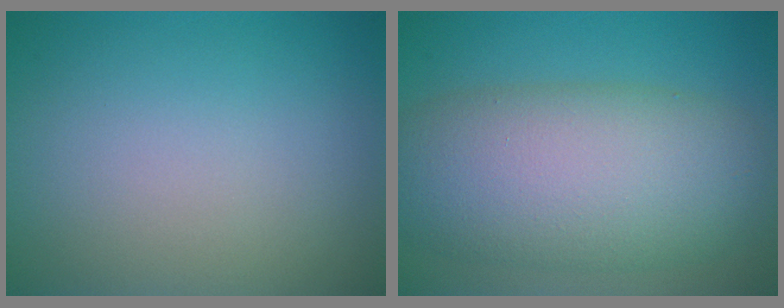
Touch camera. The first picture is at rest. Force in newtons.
{"total": 10.7, "press": 10.7, "slide": 0.5}